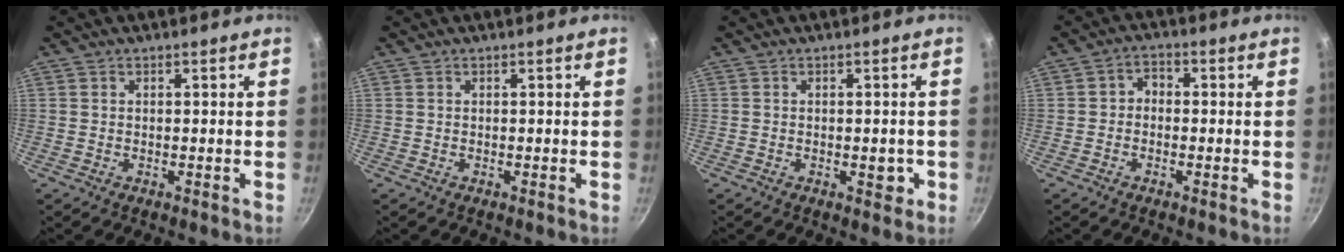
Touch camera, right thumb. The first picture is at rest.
{"total": 0.0}
{"total": 2.7, "force": [-0.7, 1.5, 2.1], "torque": [-0.005, 0.007, -0.010]}
{"total": 3.0, "force": [-0.6, 2.4, 1.7], "torque": [-0.020, 0.014, -0.018]}